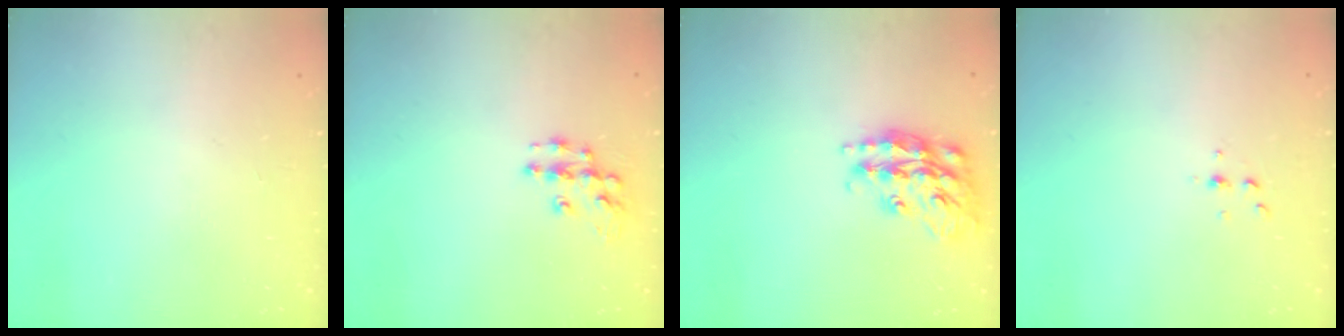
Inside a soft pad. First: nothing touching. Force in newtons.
{"total": 9.2, "press": 9.2, "slide": 0.5}
{"total": 18.2, "press": 18.2, "slide": 1.2}
{"total": 2.5, "press": 2.4, "slide": 0.2}